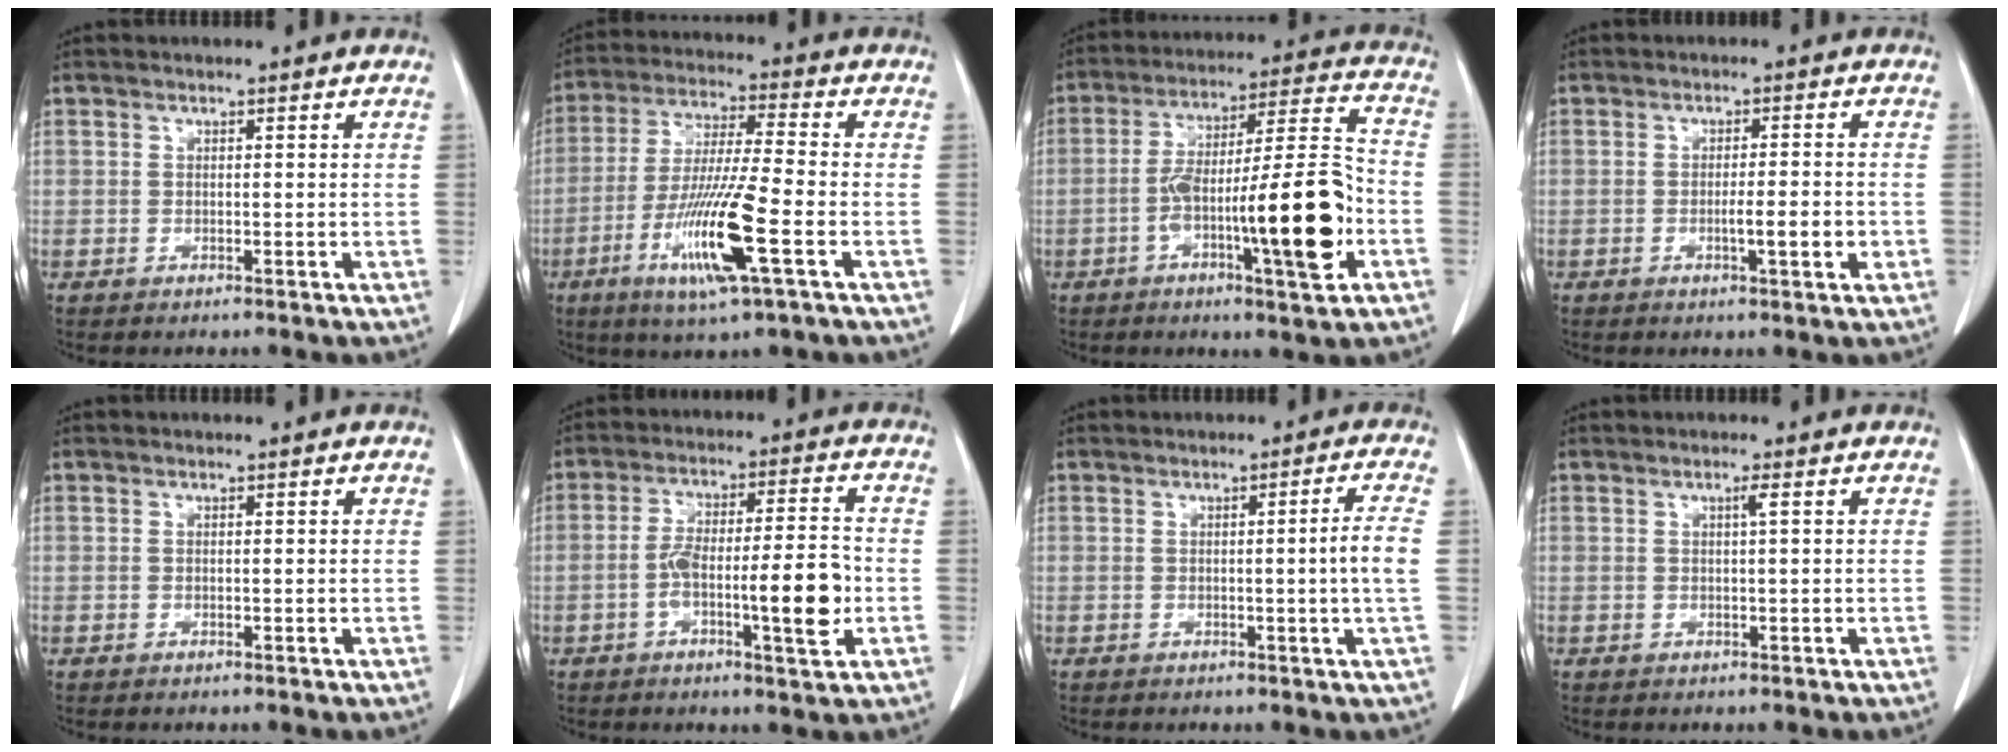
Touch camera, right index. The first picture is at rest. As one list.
[{"total": 13.6, "force": [-5.0, 0.2, 12.7], "torque": [-0.252, -0.024, -0.094]}, {"total": 17.4, "force": [-5.3, 1.7, 16.5], "torque": [-0.260, 0.014, -0.078]}, {"total": 4.2, "force": [-1.2, 0.3, 4.0], "torque": [-0.064, -0.003, -0.016]}, {"total": 0.0}, {"total": 11.1, "force": [-2.9, 1.4, 10.6], "torque": [-0.178, 0.012, -0.045]}, {"total": 4.0, "force": [-0.3, -1.3, 3.8], "torque": [-0.055, -0.005, -0.005]}, {"total": 0.9, "force": [0.3, -0.2, 0.8], "torque": [-0.019, 0.000, 0.006]}]